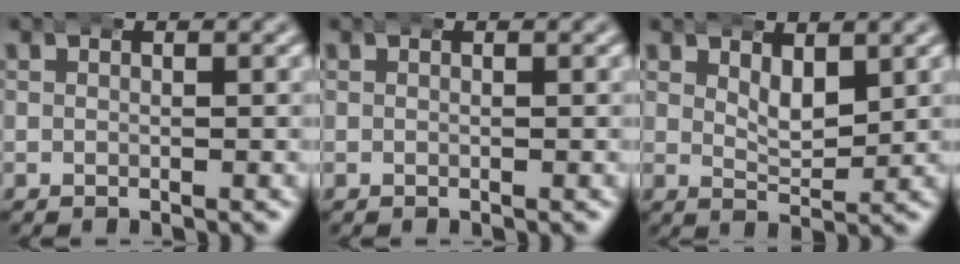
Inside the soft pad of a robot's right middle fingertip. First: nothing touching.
{"total": 0.0}
{"total": 2.6, "force": [1.8, 0.9, 1.6], "torque": [-0.027, -0.015, 0.035]}